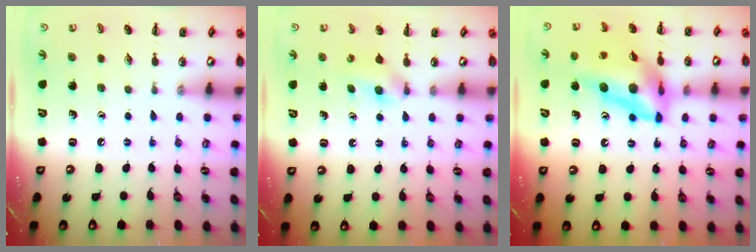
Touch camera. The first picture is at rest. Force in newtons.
{"total": 4.7, "press": 4.4, "slide": 1.6}
{"total": 16.7, "press": 15.8, "slide": 5.4}